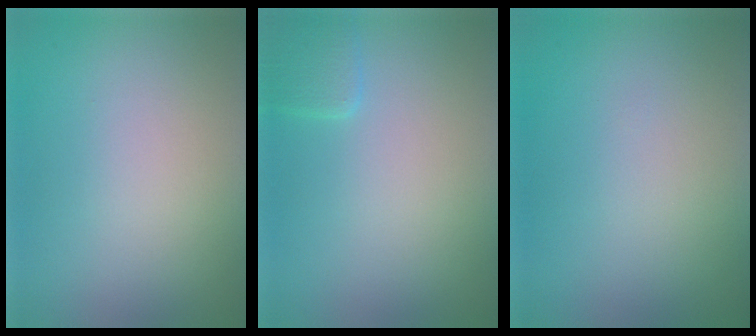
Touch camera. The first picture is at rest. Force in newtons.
{"total": 1.3, "press": 1.3, "slide": 0.1}
{"total": 0.0}